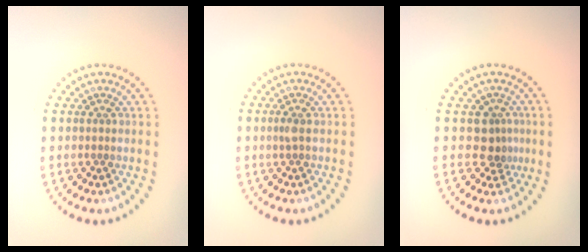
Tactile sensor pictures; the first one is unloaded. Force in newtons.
{"total": 0.8, "press": 0.6, "slide": 0.5}
{"total": 2.4, "press": 1.9, "slide": 1.4}